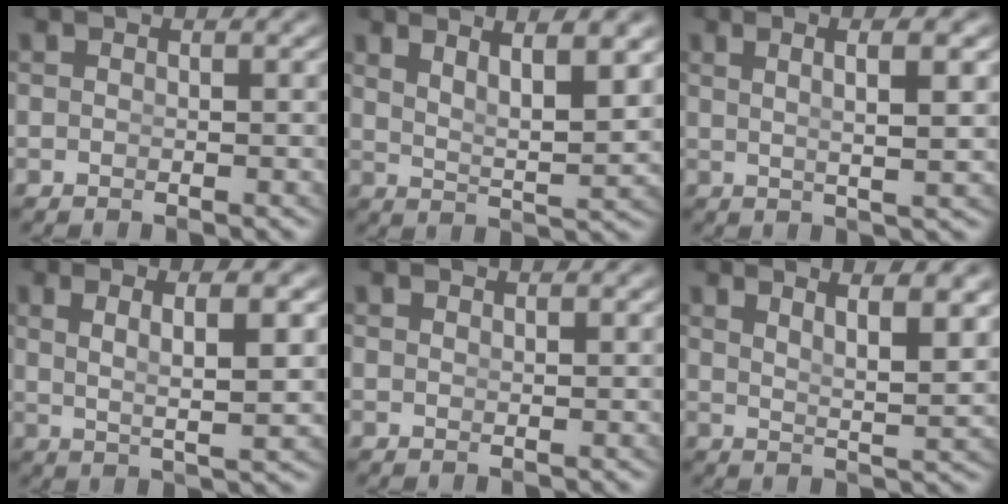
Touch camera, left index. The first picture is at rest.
{"total": 6.0, "force": [3.3, 1.7, 4.7], "torque": [-0.065, -0.005, 0.057]}
{"total": 4.0, "force": [1.7, -0.2, 3.6], "torque": [-0.050, 0.002, 0.037]}
{"total": 4.8, "force": [1.8, 0.7, 4.5], "torque": [-0.068, -0.003, 0.040]}
{"total": 0.8, "force": [0.6, -0.6, 0.0], "torque": [0.007, -0.007, 0.016]}
{"total": 6.0, "force": [3.6, 1.1, 4.6], "torque": [-0.060, -0.003, 0.061]}